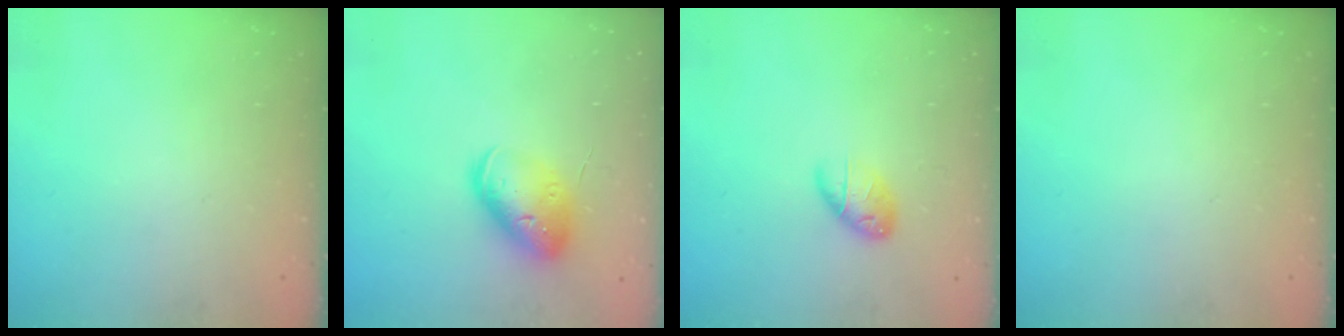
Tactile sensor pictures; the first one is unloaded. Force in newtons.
{"total": 13.2, "press": 13.1, "slide": 1.9}
{"total": 7.6, "press": 7.4, "slide": 1.9}
{"total": 0.0}